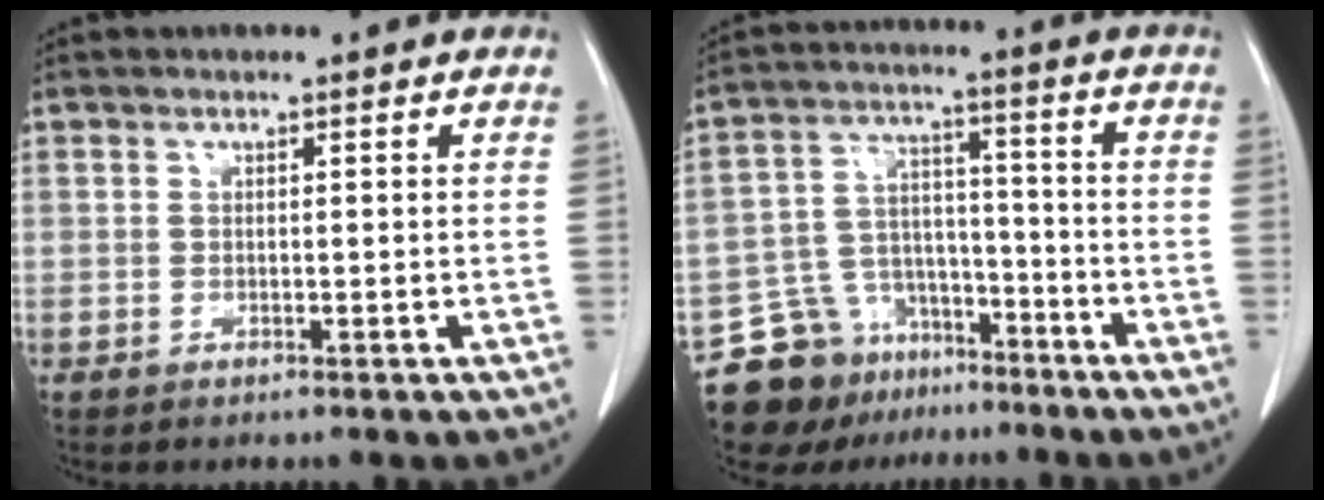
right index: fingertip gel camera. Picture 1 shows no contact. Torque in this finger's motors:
{"motor_torque": [-0.28, -0.54, -0.54, -0.15]}